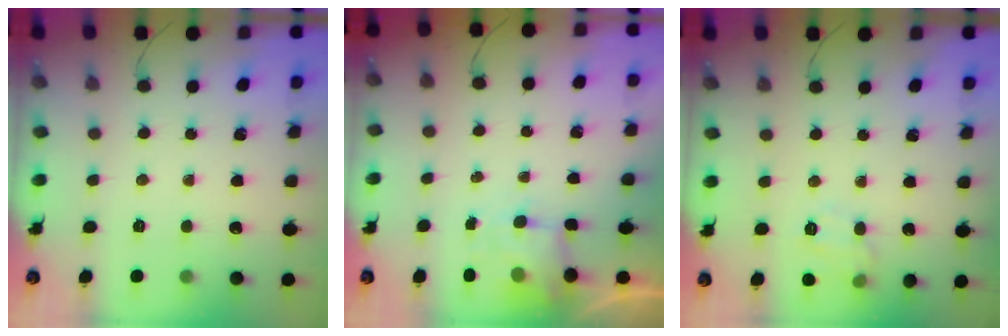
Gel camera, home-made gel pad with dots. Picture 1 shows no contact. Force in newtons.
{"total": 3.9, "press": 3.8, "slide": 0.9}
{"total": 9.0, "press": 9.0, "slide": 0.6}